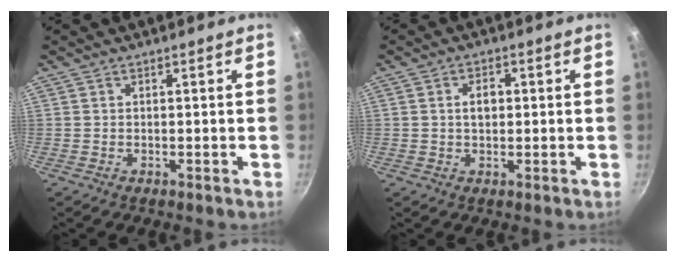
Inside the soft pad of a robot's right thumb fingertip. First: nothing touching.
{"total": 3.3, "force": [0.4, 2.2, 2.4], "torque": [-0.030, 0.006, 0.005]}